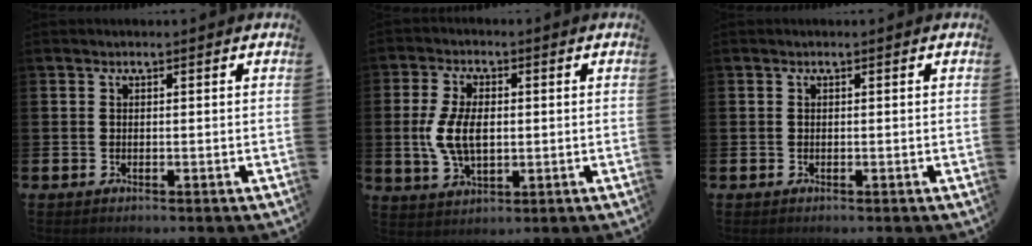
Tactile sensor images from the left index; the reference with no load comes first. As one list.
[{"total": 7.0, "force": [0.3, 4.0, 5.8], "torque": [-0.115, 0.000, -0.001]}, {"total": 0.0}]